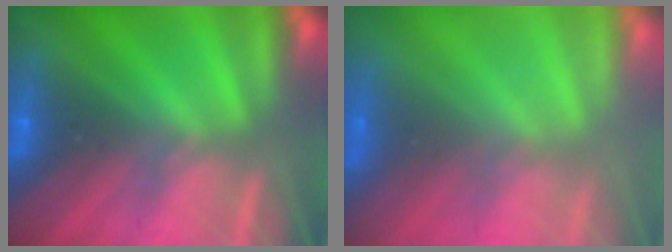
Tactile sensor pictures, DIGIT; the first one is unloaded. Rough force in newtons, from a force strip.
{"total": 6.8}